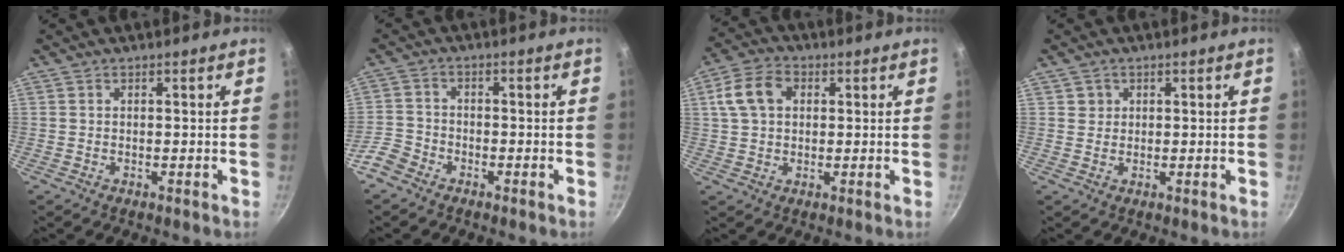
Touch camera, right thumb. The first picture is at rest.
{"total": 4.8, "force": [-3.3, 3.1, 1.5], "torque": [-0.025, 0.038, -0.072]}
{"total": 8.5, "force": [2.0, 6.2, 5.5], "torque": [-0.092, 0.016, 0.027]}
{"total": 1.9, "force": [0.6, 1.8, 0.2], "torque": [0.010, 0.005, 0.007]}